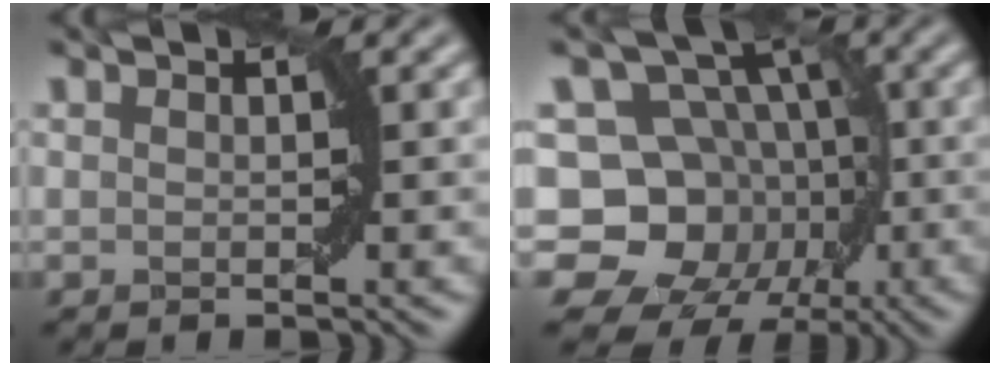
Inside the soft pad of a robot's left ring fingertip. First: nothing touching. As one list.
[{"total": 12.8, "force": [-3.2, 10.8, 6.0], "torque": [-0.098, 0.006, -0.081]}]